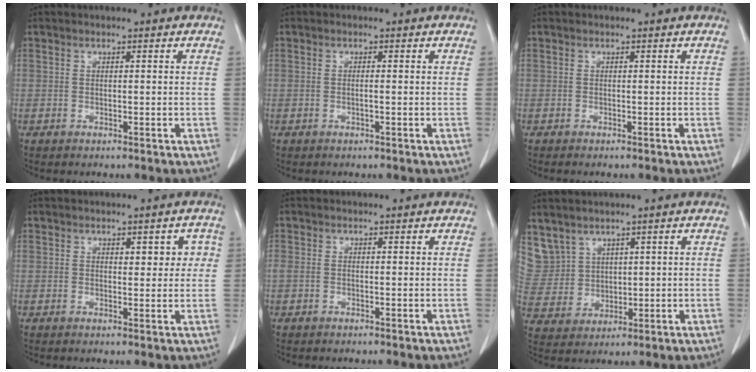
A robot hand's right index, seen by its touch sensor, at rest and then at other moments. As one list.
[{"total": 0.5, "force": [0.0, 0.0, 0.5], "torque": [-0.007, 0.003, 0.001]}, {"total": 0.8, "force": [-0.7, 0.1, 0.4], "torque": [-0.006, -0.001, -0.008]}, {"total": 3.3, "force": [1.0, 1.9, 2.5], "torque": [-0.022, 0.010, 0.014]}, {"total": 0.8, "force": [0.0, 0.5, 0.6], "torque": [-0.015, 0.009, 0.004]}, {"total": 10.5, "force": [5.9, 8.4, 1.9], "torque": [-0.077, 0.031, 0.156]}]